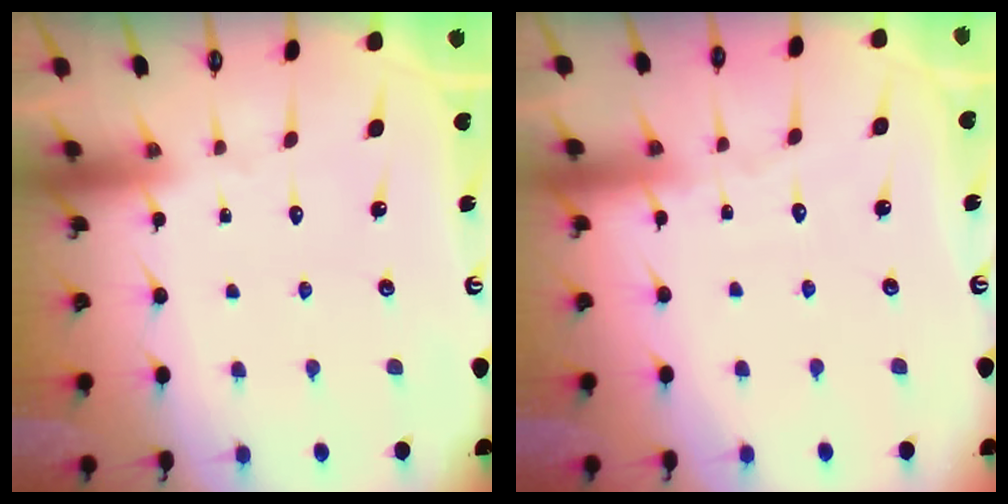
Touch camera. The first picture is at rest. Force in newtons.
{"total": 2.3, "press": 2.3, "slide": 0.2}